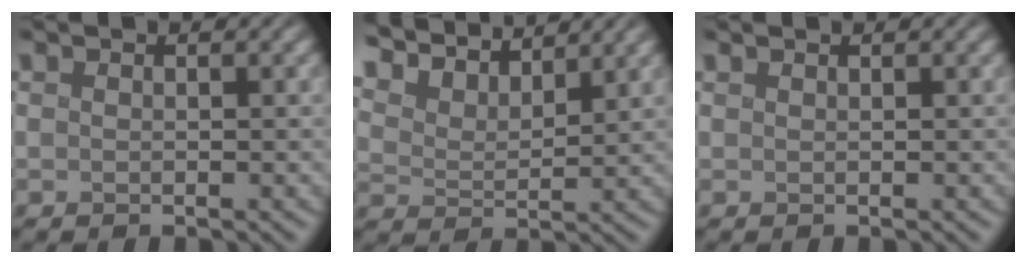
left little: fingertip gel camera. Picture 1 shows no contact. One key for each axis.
{"total": 8.3, "fx": 7.3, "fy": 2.3, "fz": 3.2, "tx": -0.096, "ty": 0.010, "tz": 0.116}
{"total": 0.0}